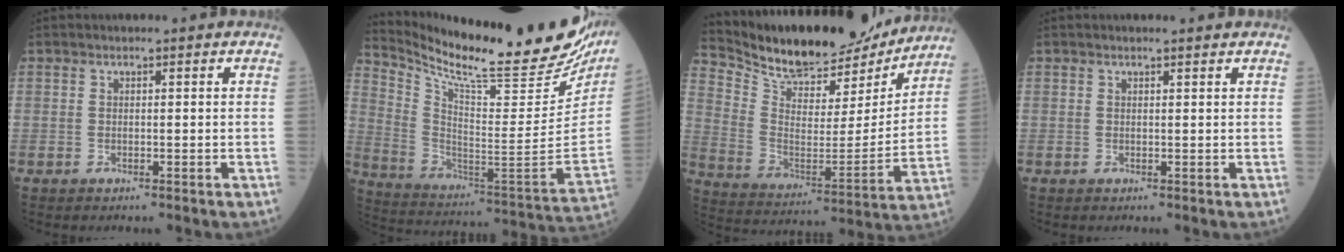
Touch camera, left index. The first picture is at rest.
{"total": 28.0, "force": [23.9, 3.2, 14.3], "torque": [-0.249, -0.082, 0.343]}
{"total": 21.2, "force": [19.3, 6.2, 6.3], "torque": [-0.119, -0.013, 0.304]}
{"total": 1.4, "force": [1.3, -0.1, 0.4], "torque": [-0.012, 0.001, 0.018]}